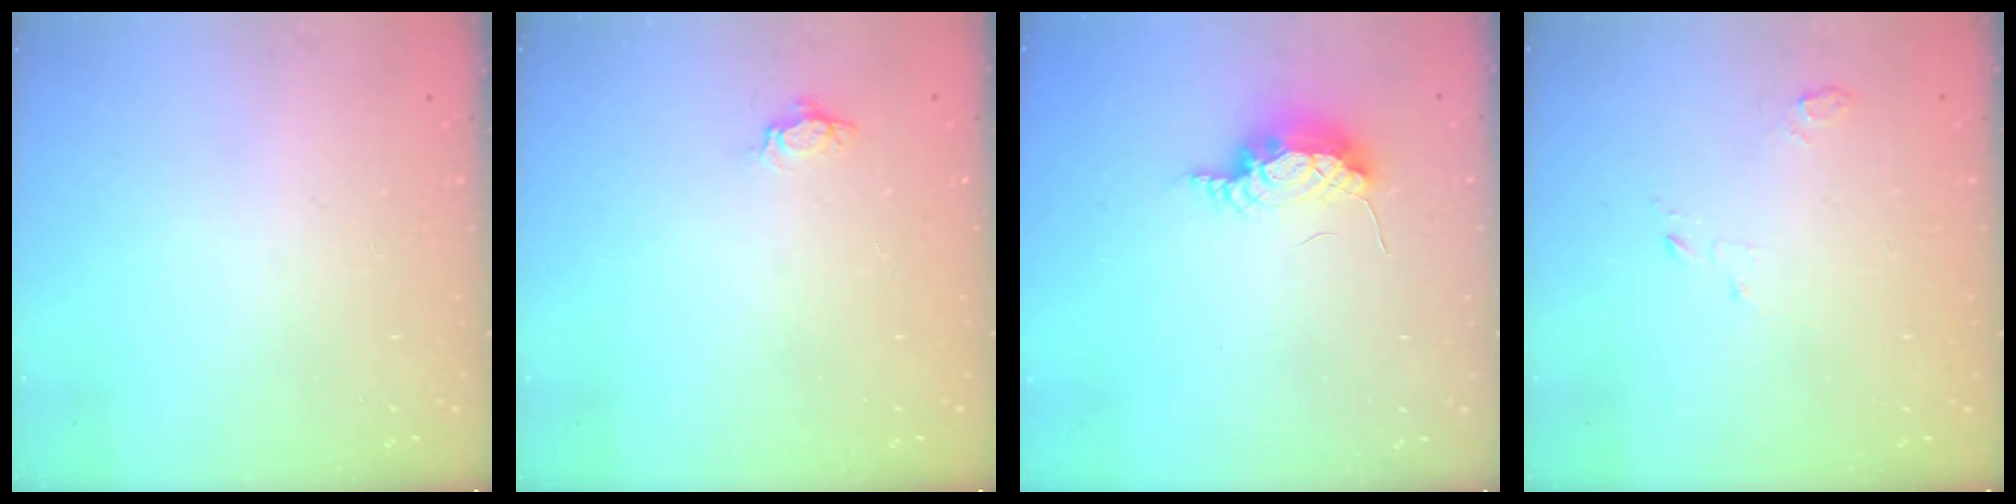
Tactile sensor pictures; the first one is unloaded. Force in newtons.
{"total": 3.8, "press": 3.8, "slide": 0.3}
{"total": 7.6, "press": 7.4, "slide": 1.8}
{"total": 2.8, "press": 2.8, "slide": 0.3}